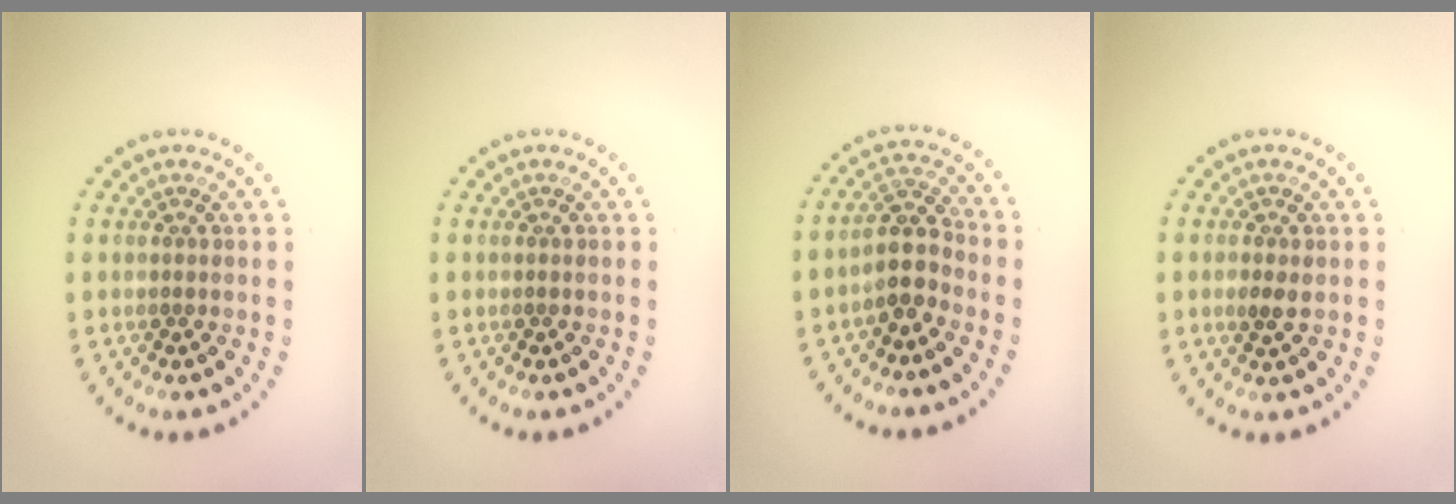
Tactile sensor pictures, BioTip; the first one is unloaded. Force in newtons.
{"total": 0.0}
{"total": 2.9, "press": 2.4, "slide": 1.6}
{"total": 1.3, "press": 1.3, "slide": 0.1}